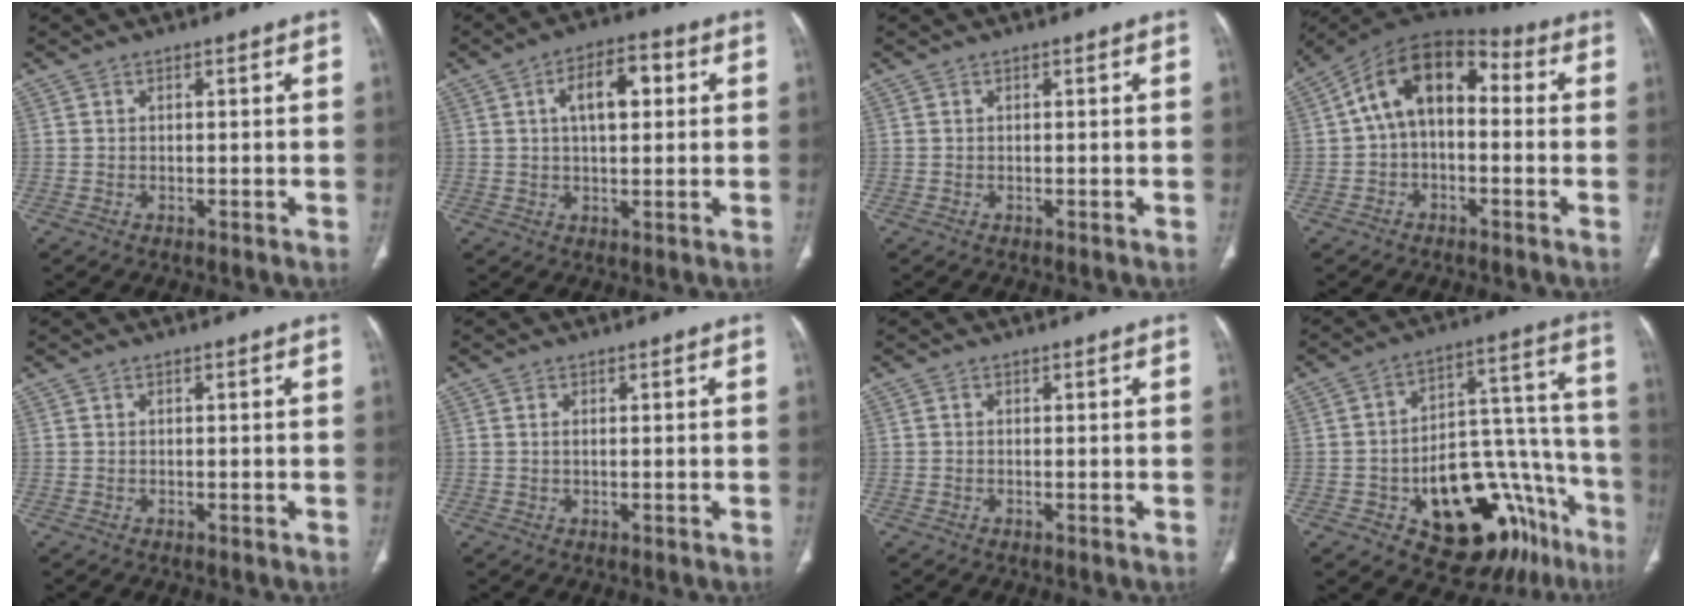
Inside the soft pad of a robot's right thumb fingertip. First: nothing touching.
{"total": 8.9, "force": [2.2, 4.4, 7.4], "torque": [-0.107, 0.015, 0.029]}
{"total": 0.0}
{"total": 12.8, "force": [0.8, 8.0, 10.0], "torque": [-0.143, 0.047, -0.002]}
{"total": 0.0}
{"total": 0.8, "force": [0.2, 0.4, 0.6], "torque": [-0.017, 0.002, 0.006]}
{"total": 0.0}
{"total": 24.5, "force": [-12.1, 12.9, 16.9], "torque": [-0.154, 0.106, -0.160]}